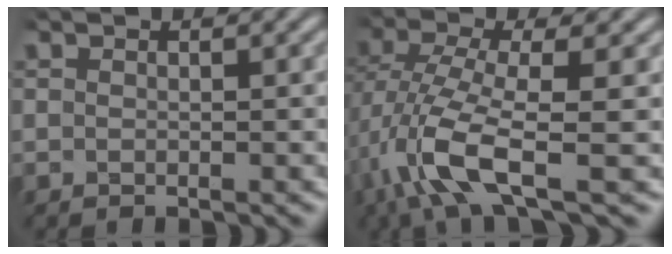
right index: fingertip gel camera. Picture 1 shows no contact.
{"total": 7.1, "force": [-1.5, 2.8, 6.4], "torque": [-0.137, -0.038, -0.008]}